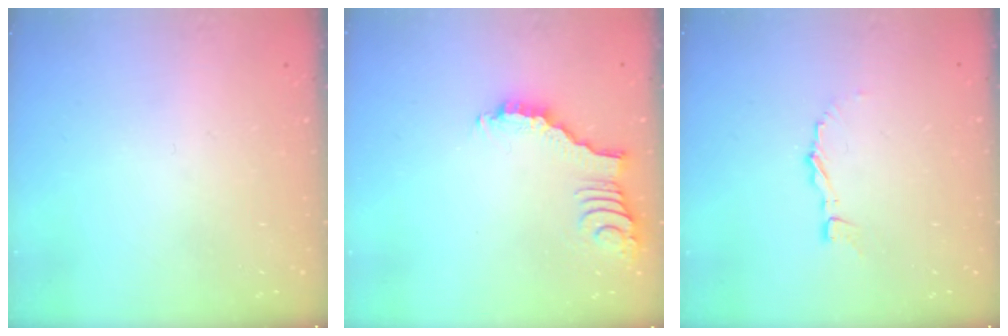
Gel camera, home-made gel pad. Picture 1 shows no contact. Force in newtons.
{"total": 3.5, "press": 3.5, "slide": 0.4}
{"total": 3.2, "press": 3.2, "slide": 0.4}